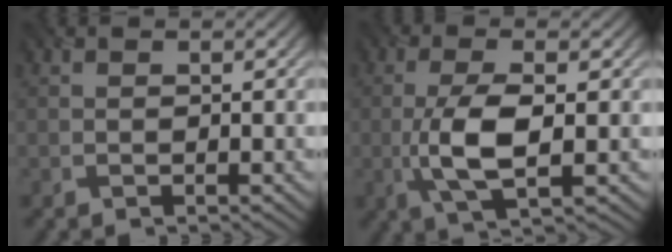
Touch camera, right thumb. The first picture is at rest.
{"total": 6.8, "force": [-0.8, 2.4, 6.4], "torque": [-0.140, -0.002, -0.017]}